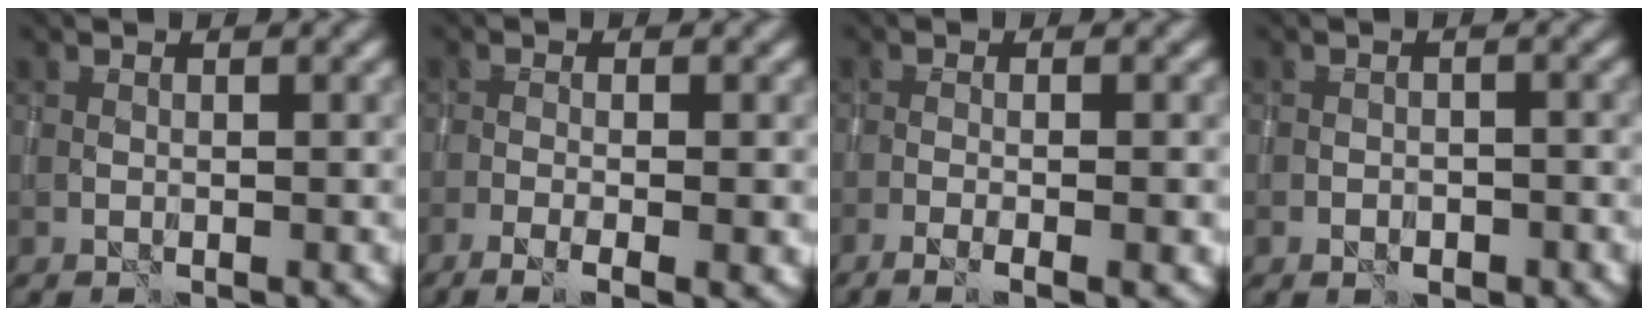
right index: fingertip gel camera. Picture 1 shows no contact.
{"total": 4.4, "force": [-1.7, 1.3, 3.9], "torque": [-0.059, -0.004, -0.033]}
{"total": 4.4, "force": [-1.6, 1.3, 3.9], "torque": [-0.048, 0.001, -0.029]}
{"total": 1.4, "force": [-0.8, 0.9, 0.8], "torque": [-0.013, 0.000, -0.013]}